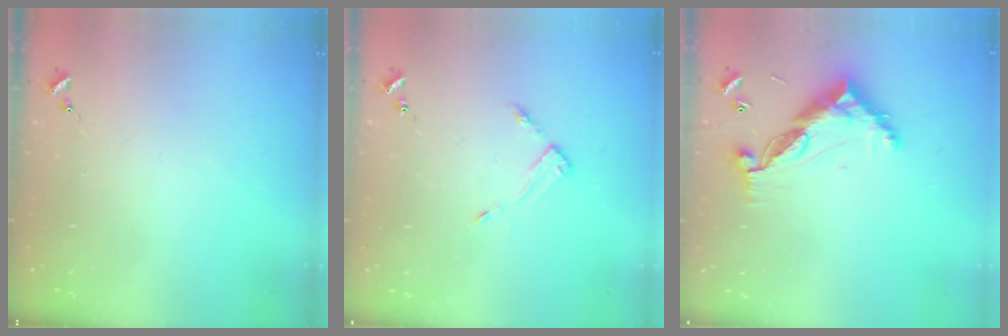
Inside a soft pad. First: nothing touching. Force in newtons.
{"total": 3.5, "press": 3.5, "slide": 0.4}
{"total": 11.5, "press": 11.4, "slide": 1.0}